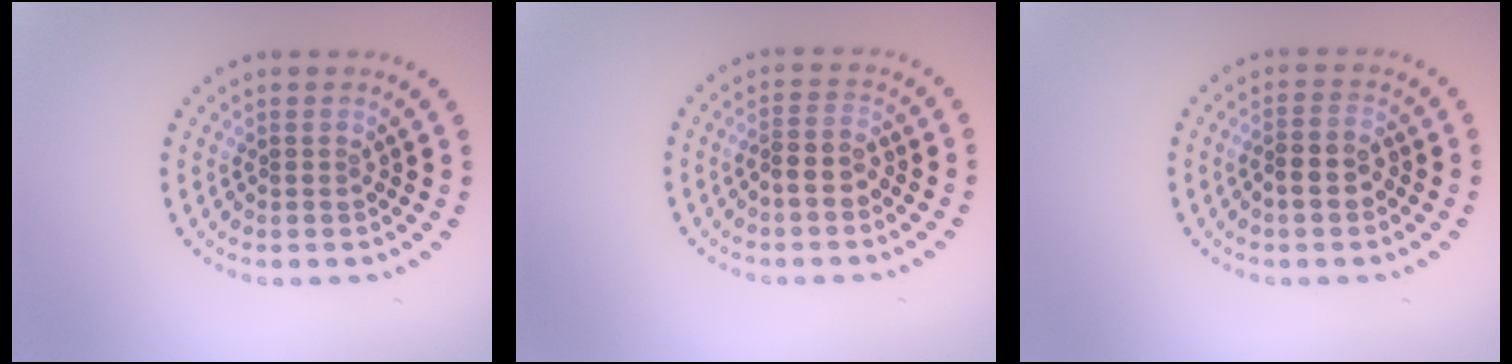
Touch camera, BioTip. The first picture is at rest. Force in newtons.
{"total": 1.4, "press": 1.3, "slide": 0.7}
{"total": 2.3, "press": 2.1, "slide": 0.9}